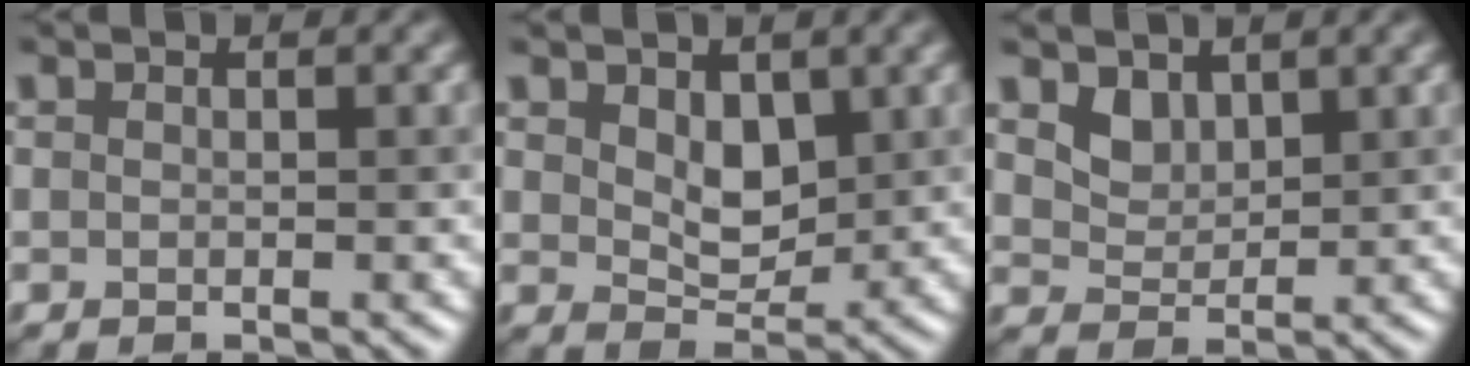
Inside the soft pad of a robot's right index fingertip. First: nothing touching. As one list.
[{"total": 3.3, "force": [1.1, 2.1, 2.2], "torque": [-0.043, -0.007, 0.022]}, {"total": 2.4, "force": [1.6, 1.5, 0.9], "torque": [-0.027, -0.013, 0.036]}]